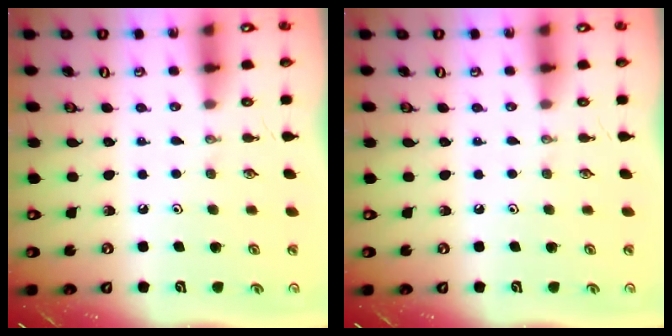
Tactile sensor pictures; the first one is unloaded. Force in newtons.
{"total": 0.0}